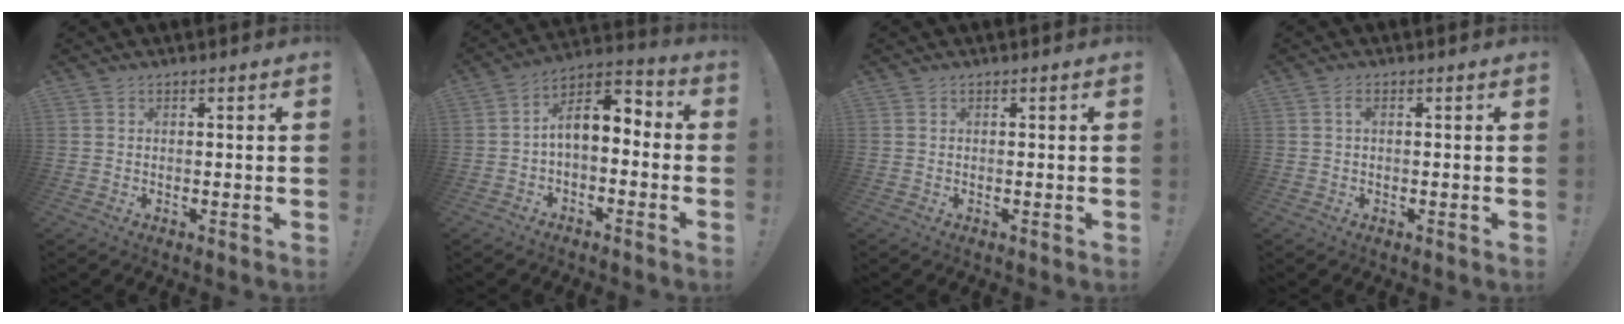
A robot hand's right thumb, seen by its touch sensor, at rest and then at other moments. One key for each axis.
{"total": 8.2, "fx": 0.6, "fy": 4.9, "fz": 6.6, "tx": -0.112, "ty": -0.001, "tz": 0.018}
{"total": 0.0}
{"total": 1.3, "fx": 0.1, "fy": 0.4, "fz": 1.2, "tx": -0.022, "ty": 0.002, "tz": -0.001}